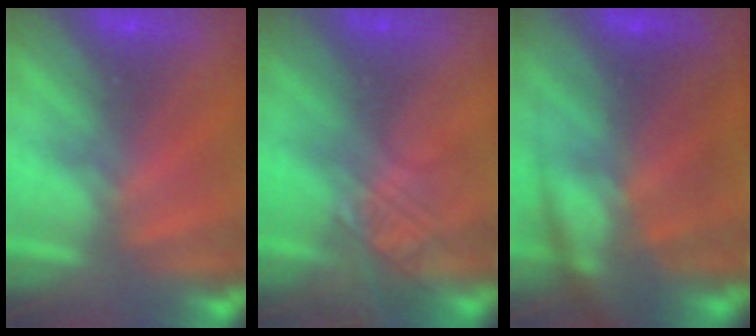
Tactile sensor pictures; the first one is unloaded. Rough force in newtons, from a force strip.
{"total": 2.3}
{"total": 7.3}